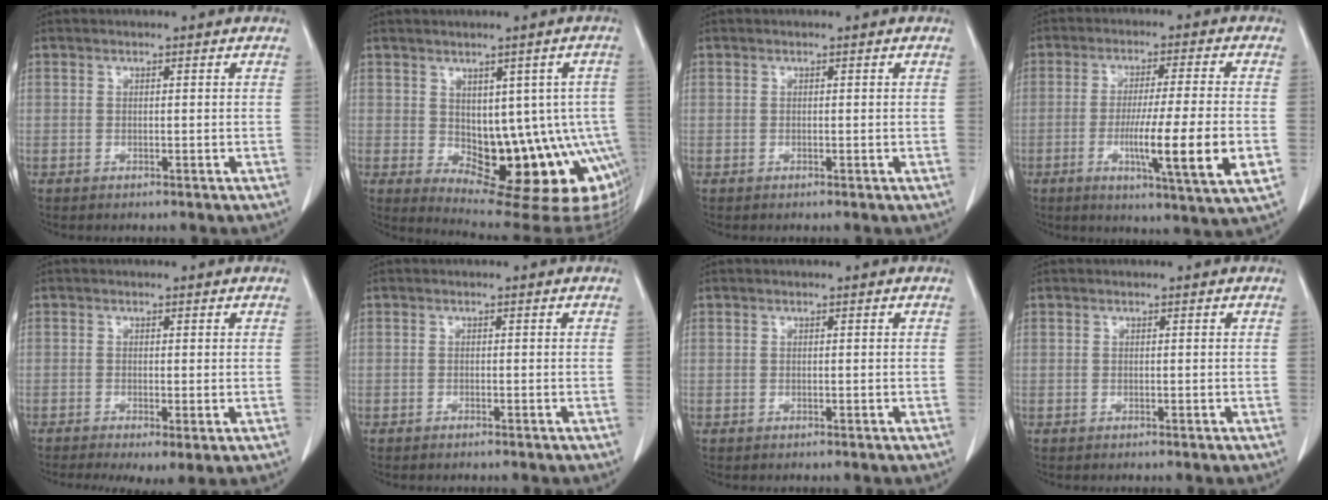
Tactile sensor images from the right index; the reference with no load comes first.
{"total": 15.9, "force": [-3.5, 7.4, 13.7], "torque": [-0.114, 0.012, -0.023]}
{"total": 0.0}
{"total": 13.4, "force": [-3.1, -0.5, 13.1], "torque": [-0.214, -0.027, -0.053]}
{"total": 4.5, "force": [-1.8, 1.3, 3.9], "torque": [-0.056, -0.017, -0.027]}
{"total": 0.0}
{"total": 0.0}
{"total": 0.0}